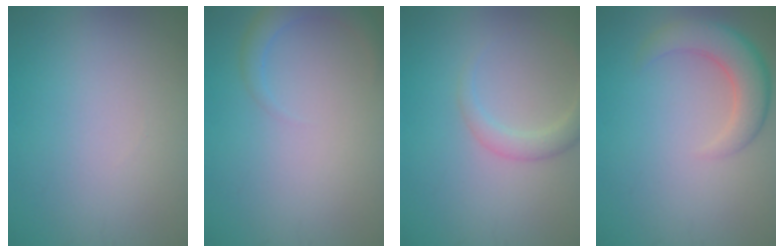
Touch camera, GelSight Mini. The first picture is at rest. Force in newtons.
{"total": 2.1, "press": 2.1, "slide": 0.2}
{"total": 2.4, "press": 2.4, "slide": 0.2}
{"total": 4.3, "press": 4.3, "slide": 0.2}